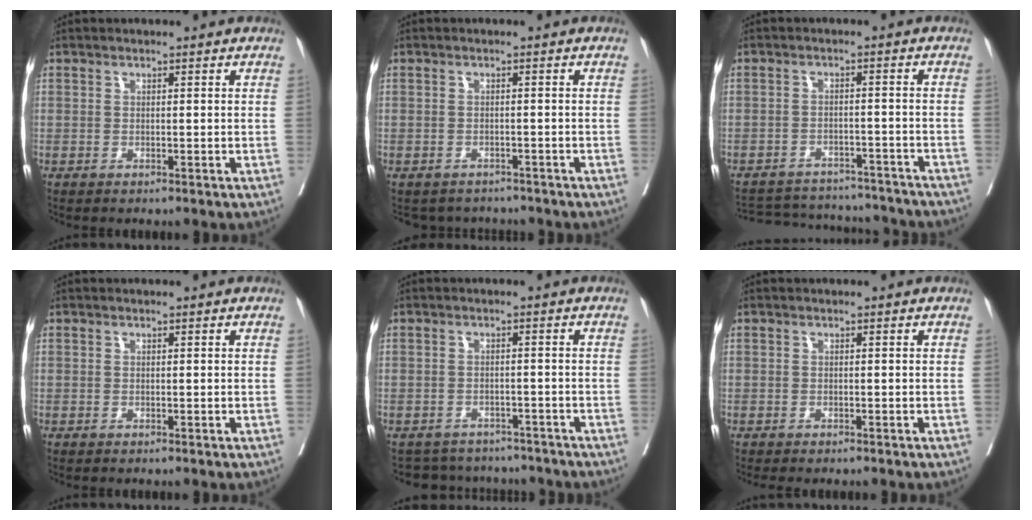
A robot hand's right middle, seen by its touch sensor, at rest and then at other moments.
{"total": 4.3, "force": [-4.0, 1.5, -0.4], "torque": [0.010, 0.006, -0.052]}
{"total": 17.2, "force": [-16.1, 4.3, 4.4], "torque": [-0.100, -0.002, -0.205]}
{"total": 0.0}
{"total": 8.7, "force": [-7.9, 3.4, 0.8], "torque": [-0.013, 0.016, -0.091]}
{"total": 2.5, "force": [-2.2, 0.8, 1.0], "torque": [-0.010, -0.006, -0.027]}